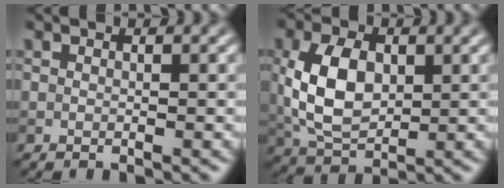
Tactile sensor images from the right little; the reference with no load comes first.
{"total": 6.8, "force": [0.7, 4.2, 5.3], "torque": [-0.112, 0.003, 0.016]}